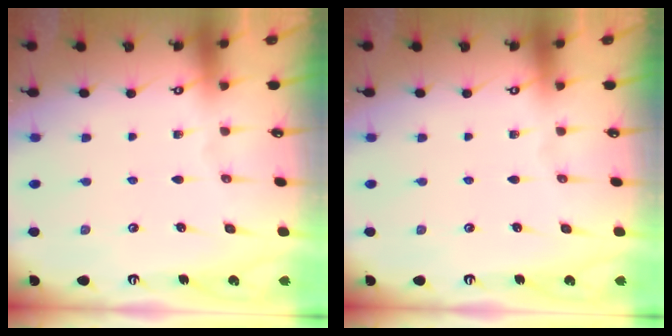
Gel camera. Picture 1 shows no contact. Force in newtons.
{"total": 0.0}